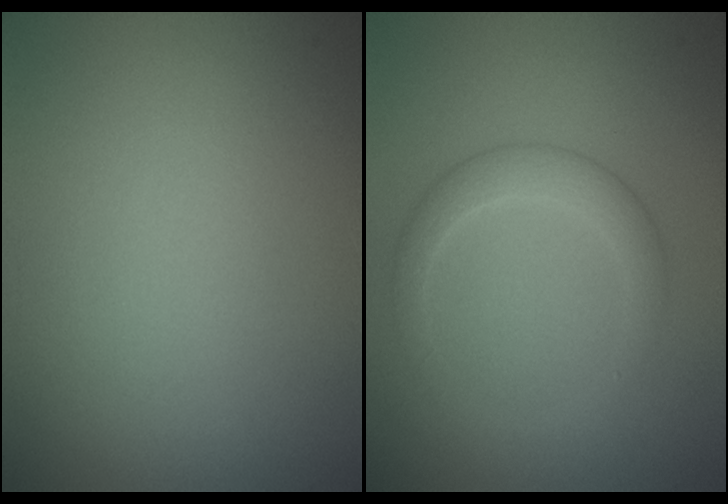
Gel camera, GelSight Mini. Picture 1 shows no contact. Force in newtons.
{"total": 2.2, "press": 2.2, "slide": 0.1}